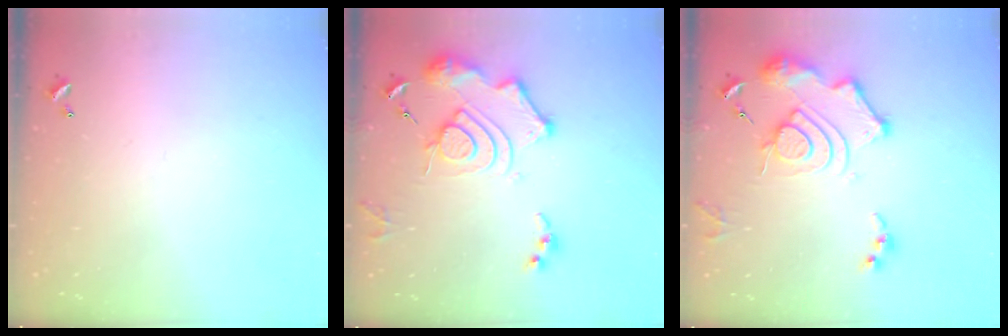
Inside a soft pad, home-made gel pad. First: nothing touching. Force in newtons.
{"total": 15.2, "press": 15.1, "slide": 1.7}
{"total": 15.2, "press": 15.1, "slide": 1.7}